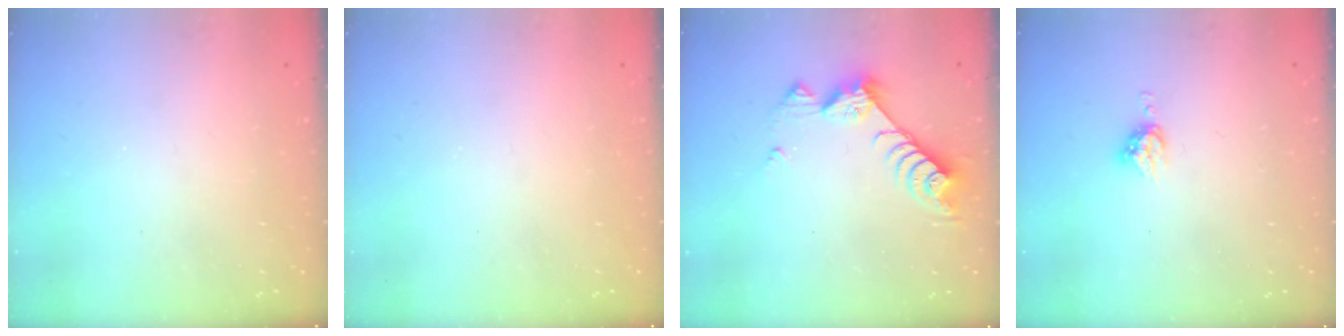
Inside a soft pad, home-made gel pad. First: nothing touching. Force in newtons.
{"total": 0.0}
{"total": 8.6, "press": 8.6, "slide": 0.2}
{"total": 5.1, "press": 5.1, "slide": 0.7}